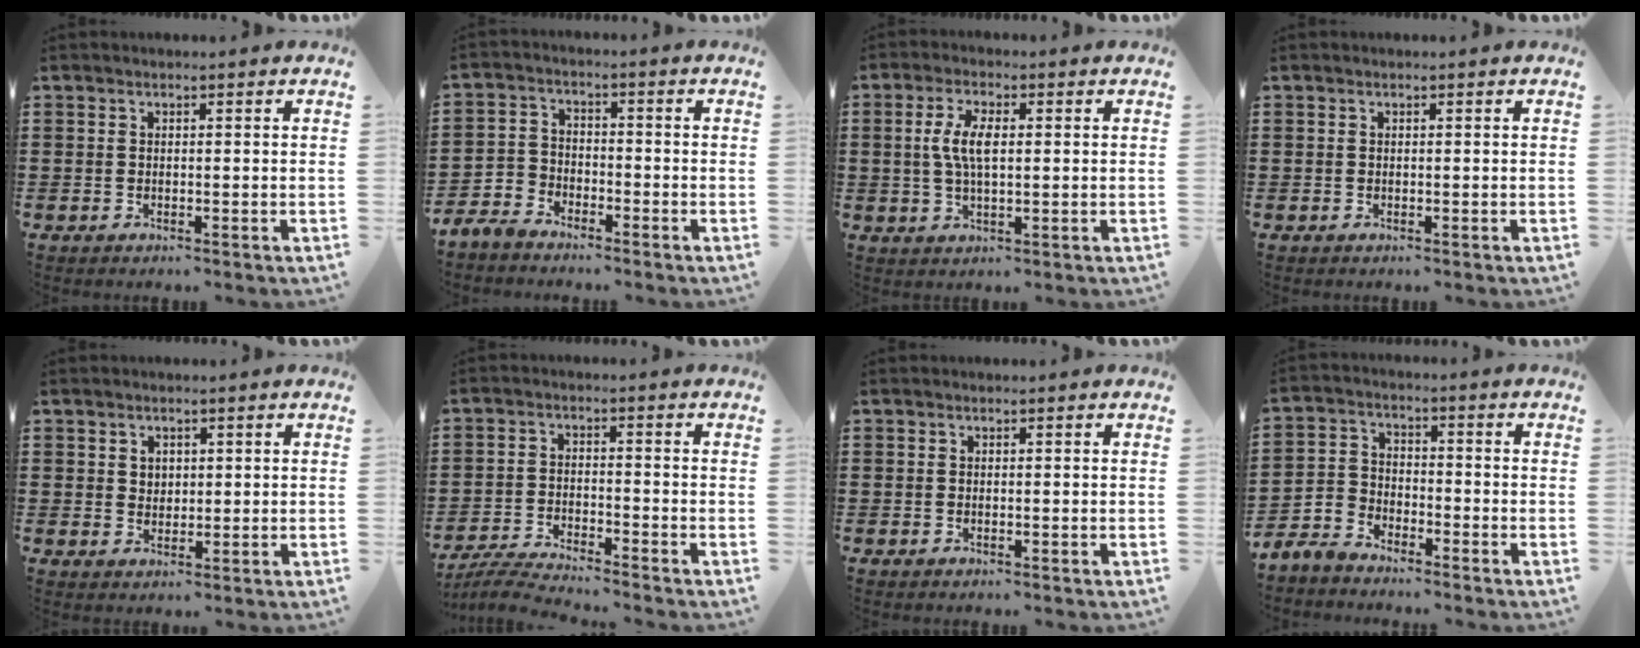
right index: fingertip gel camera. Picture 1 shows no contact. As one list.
[{"total": 3.7, "force": [-3.4, 1.3, 0.6], "torque": [-0.037, 0.002, -0.079]}, {"total": 5.5, "force": [0.5, 2.1, 5.1], "torque": [-0.108, 0.005, 0.004]}, {"total": 0.0}, {"total": 1.9, "force": [1.0, 1.5, 0.3], "torque": [-0.012, 0.008, 0.018]}, {"total": 4.6, "force": [-4.5, -0.2, 1.0], "torque": [-0.031, -0.008, -0.094]}, {"total": 0.0}, {"total": 3.9, "force": [-3.7, 1.1, 0.5], "torque": [-0.035, -0.003, -0.085]}]